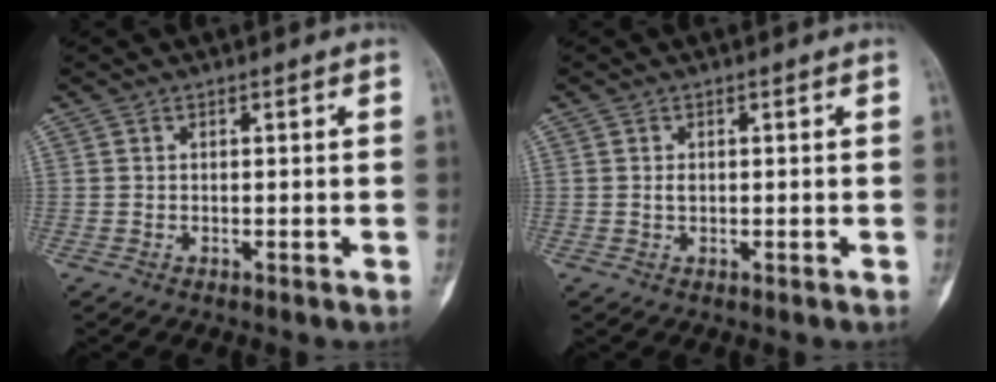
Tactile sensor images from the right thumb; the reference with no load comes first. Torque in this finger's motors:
{"motor_torque": [0.04, 0.13, 0.24, 0.05, 0.03]}